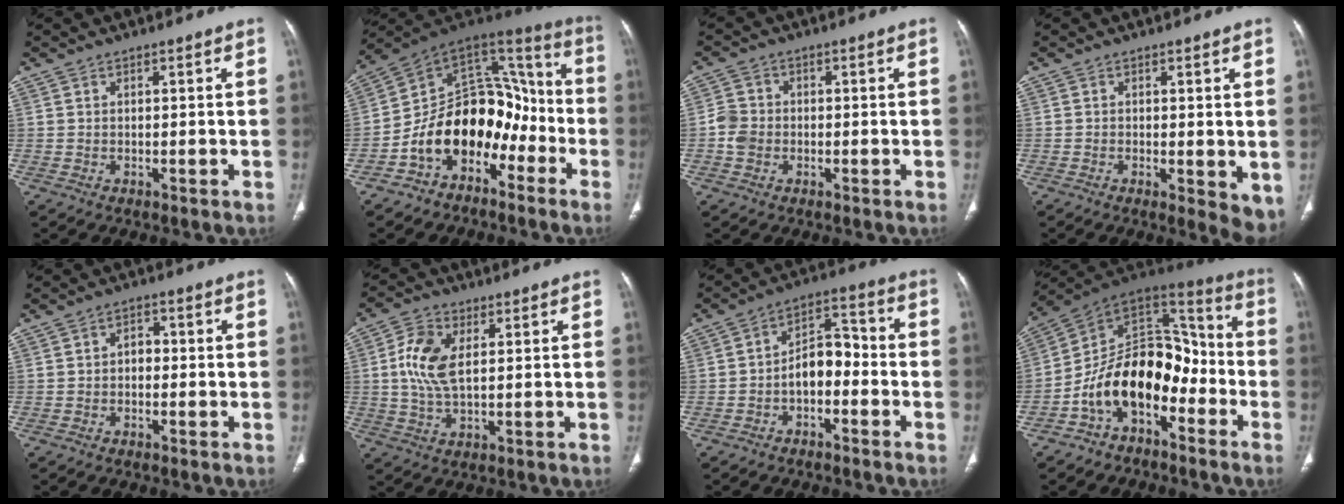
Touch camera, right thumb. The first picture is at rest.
{"total": 18.5, "force": [-7.5, 12.5, 11.4], "torque": [-0.134, 0.109, -0.130]}
{"total": 3.9, "force": [-0.9, 3.3, 1.8], "torque": [-0.025, 0.009, -0.023]}
{"total": 5.5, "force": [-0.6, 2.1, 5.1], "torque": [-0.061, -0.015, -0.009]}
{"total": 2.4, "force": [-0.4, 1.8, 1.6], "torque": [-0.008, 0.012, -0.014]}
{"total": 8.7, "force": [1.7, 4.8, 7.1], "torque": [-0.149, 0.002, 0.033]}
{"total": 7.7, "force": [-2.4, 4.7, 5.6], "torque": [-0.070, 0.045, -0.049]}
{"total": 17.9, "force": [-7.0, 11.2, 12.1], "torque": [-0.165, 0.098, -0.130]}